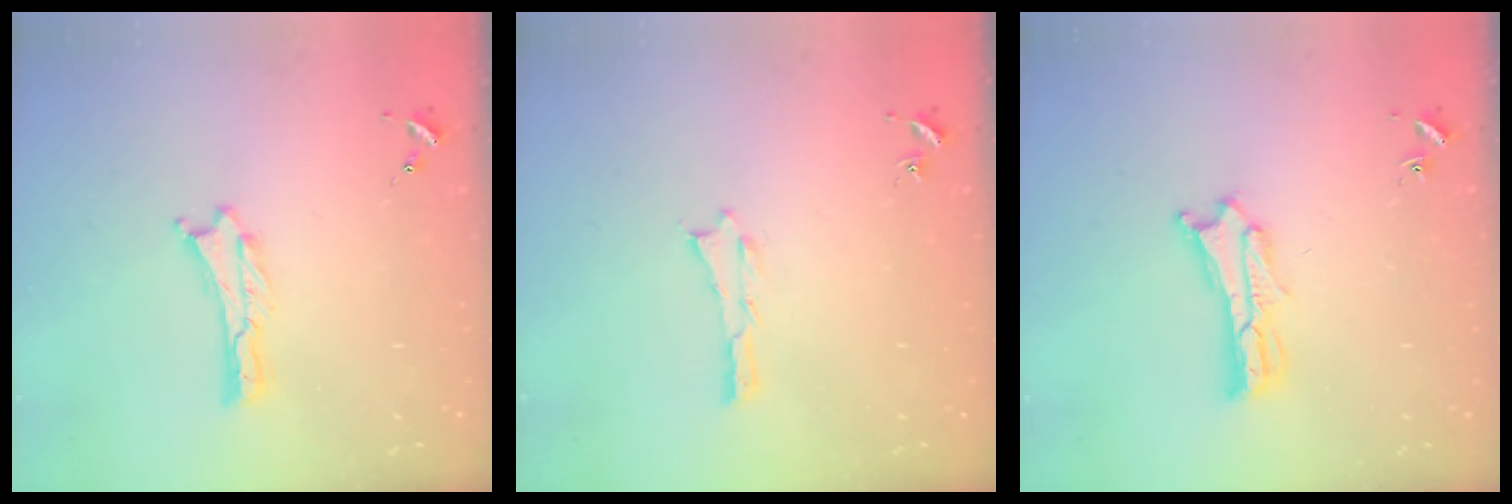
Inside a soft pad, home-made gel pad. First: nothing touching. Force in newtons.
{"total": 0.0}
{"total": 2.5, "press": 2.5, "slide": 0.1}